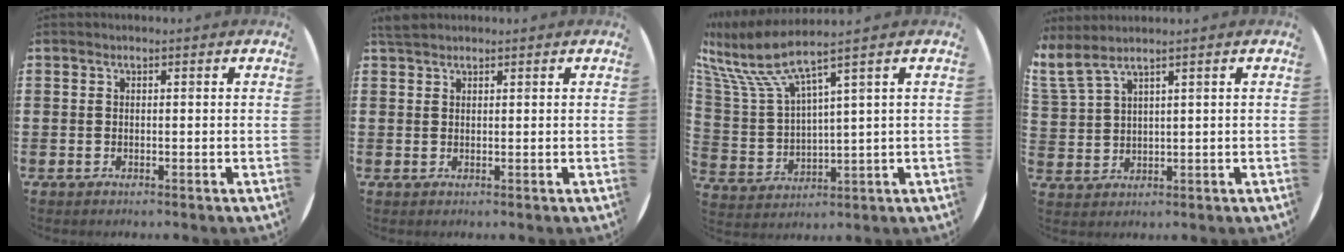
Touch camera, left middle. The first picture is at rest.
{"total": 1.6, "force": [1.5, 0.4, 0.5], "torque": [-0.013, 0.005, 0.028]}
{"total": 6.7, "force": [5.1, 1.3, 4.2], "torque": [-0.109, -0.029, 0.081]}
{"total": 3.0, "force": [2.4, 0.2, 1.8], "torque": [-0.041, -0.004, 0.042]}